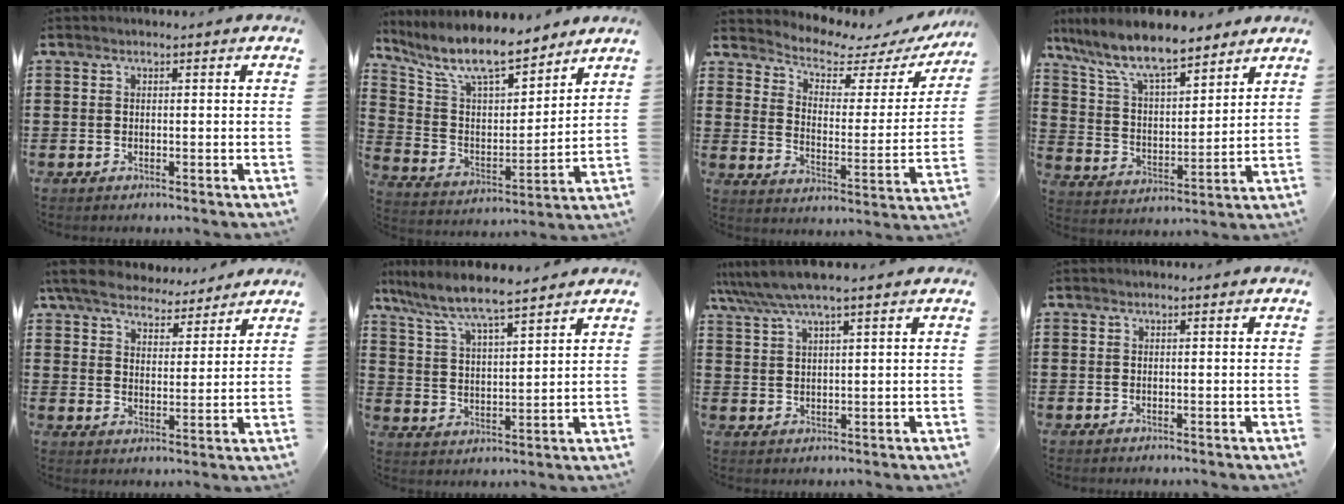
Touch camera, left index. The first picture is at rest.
{"total": 10.5, "force": [8.9, 2.4, 5.1], "torque": [-0.135, -0.045, 0.157]}
{"total": 4.6, "force": [4.1, 1.4, 1.7], "torque": [-0.049, -0.029, 0.061]}
{"total": 10.4, "force": [8.7, 2.4, 5.2], "torque": [-0.133, -0.038, 0.153]}
{"total": 6.2, "force": [5.8, 1.6, 1.5], "torque": [-0.058, -0.026, 0.104]}
{"total": 6.7, "force": [6.0, 0.4, 3.0], "torque": [-0.083, -0.033, 0.102]}
{"total": 5.5, "force": [4.3, 0.3, 3.4], "torque": [-0.076, -0.007, 0.076]}
{"total": 0.0}